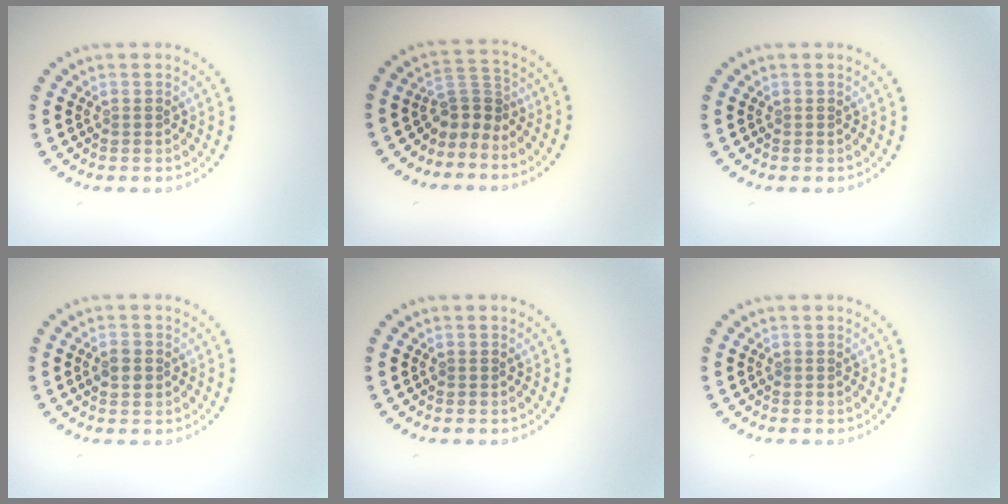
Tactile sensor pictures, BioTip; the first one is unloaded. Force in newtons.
{"total": 2.7, "press": 1.8, "slide": 2.0}
{"total": 0.0}
{"total": 2.1, "press": 2.1, "slide": 0.1}
{"total": 0.0}
{"total": 0.0}